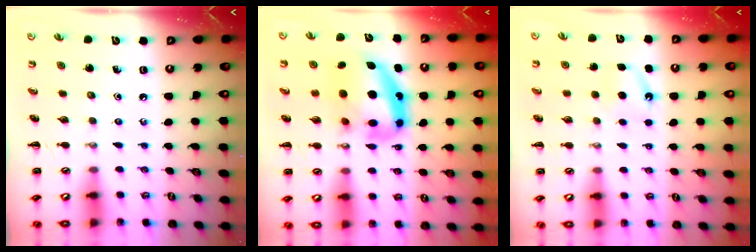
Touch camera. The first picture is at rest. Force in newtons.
{"total": 13.7, "press": 13.3, "slide": 3.2}
{"total": 4.8, "press": 4.5, "slide": 1.6}